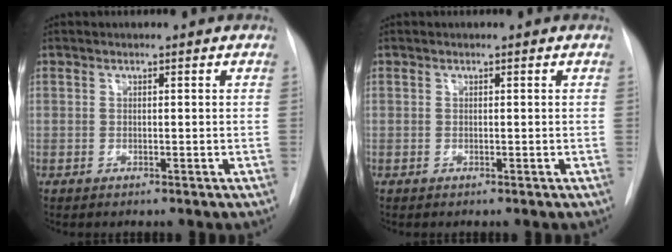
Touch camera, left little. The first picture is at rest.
{"total": 0.0}